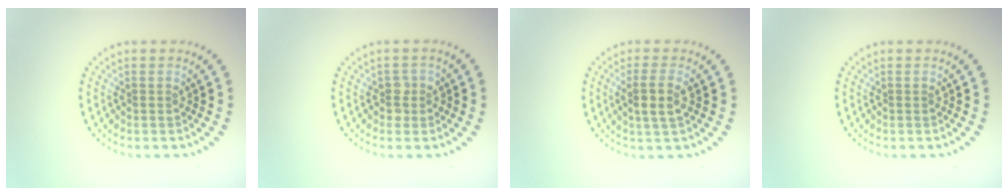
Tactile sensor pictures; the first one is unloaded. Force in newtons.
{"total": 1.5, "press": 1.3, "slide": 0.6}
{"total": 2.5, "press": 2.2, "slide": 1.0}
{"total": 0.0}